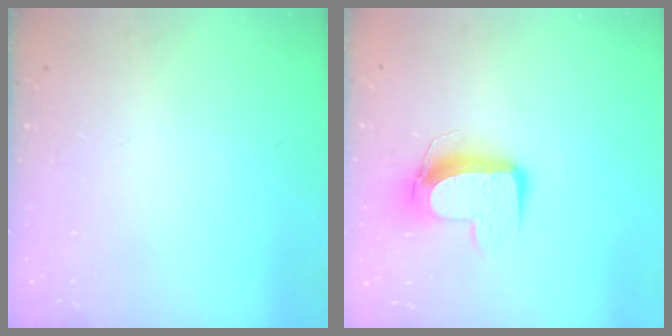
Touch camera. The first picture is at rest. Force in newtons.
{"total": 10.5, "press": 10.4, "slide": 0.8}